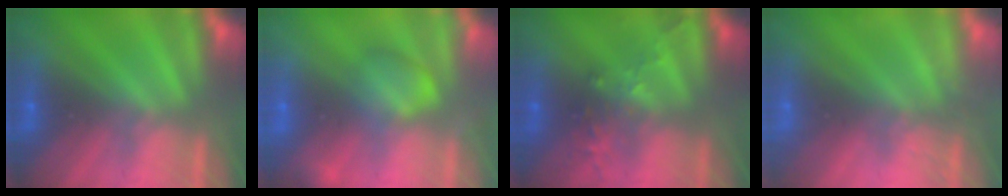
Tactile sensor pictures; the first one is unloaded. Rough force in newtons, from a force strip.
{"total": 2.4}
{"total": 2.8}
{"total": 2.7}